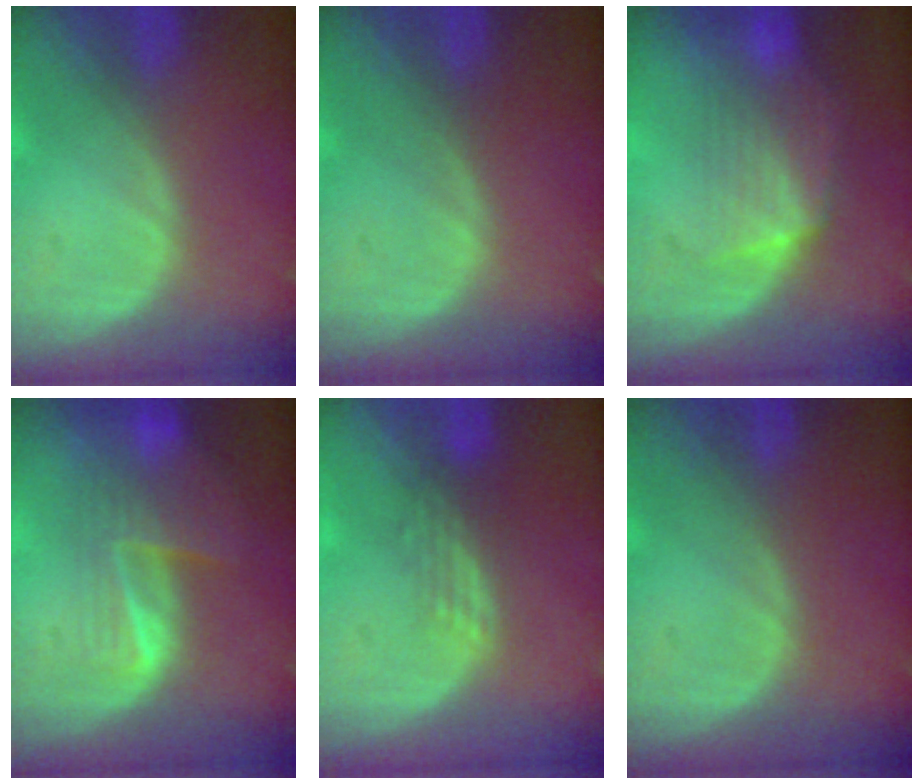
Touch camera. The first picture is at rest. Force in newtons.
{"total": 0.0}
{"total": 7.0, "press": 6.5, "slide": 2.6}
{"total": 6.9, "press": 6.4, "slide": 2.5}
{"total": 3.0, "press": 2.5, "slide": 1.7}
{"total": 0.0}